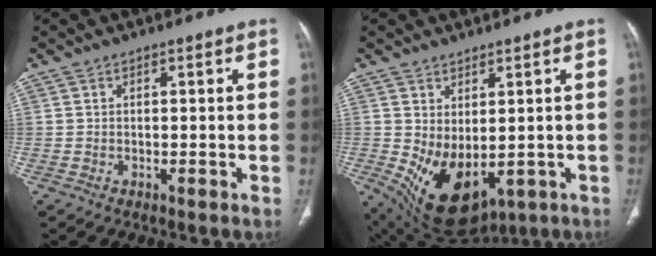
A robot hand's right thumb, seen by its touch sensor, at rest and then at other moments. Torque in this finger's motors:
{"motor_torque": [-0.41, 0.91, 0.45, 0.36, 0.15]}